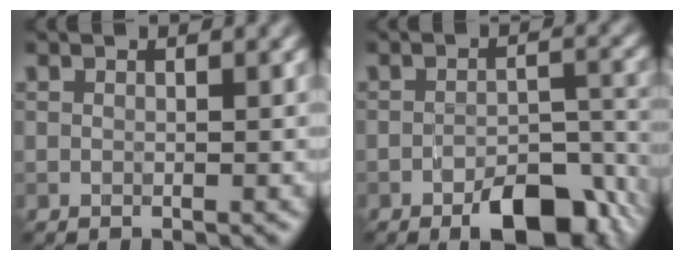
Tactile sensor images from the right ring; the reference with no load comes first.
{"total": 7.5, "force": [-4.7, 3.0, 5.0], "torque": [-0.067, -0.001, -0.067]}